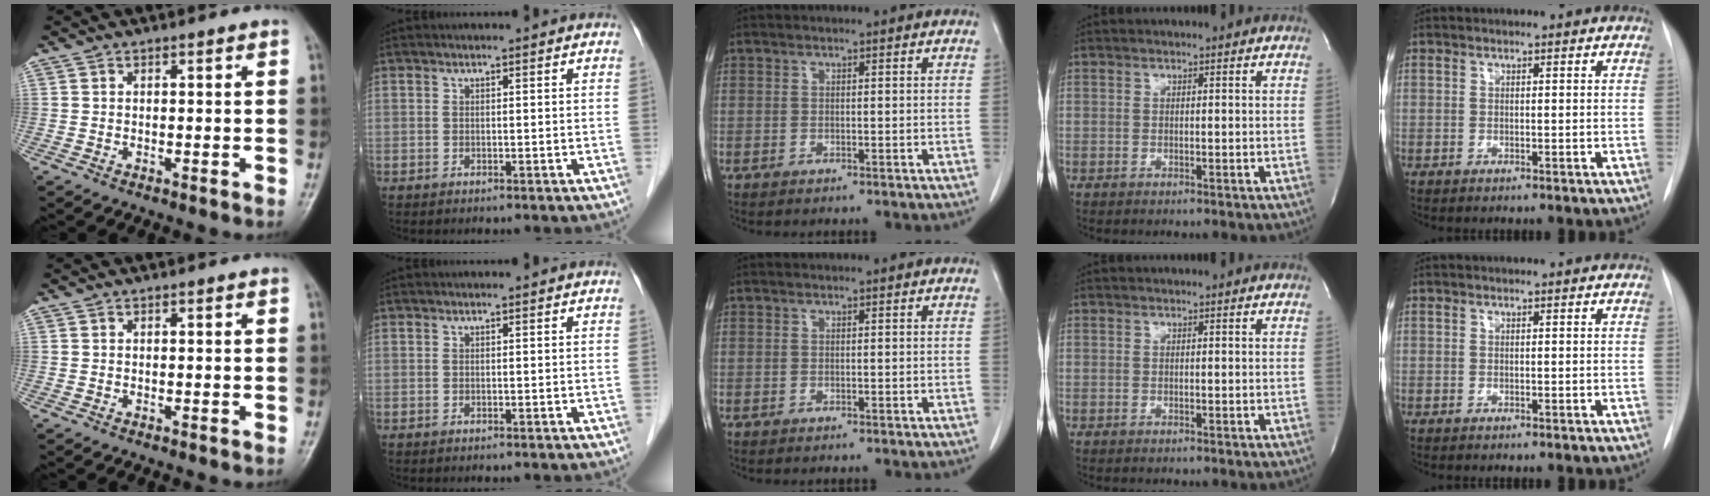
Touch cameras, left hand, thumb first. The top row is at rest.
{}